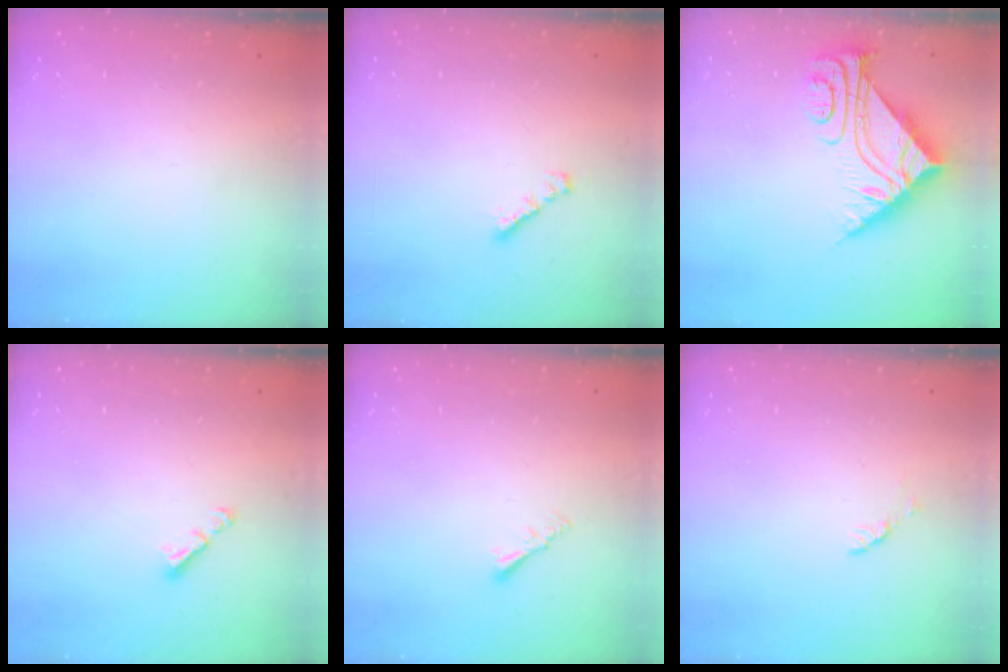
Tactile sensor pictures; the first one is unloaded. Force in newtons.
{"total": 1.6, "press": 1.5, "slide": 0.4}
{"total": 9.3, "press": 9.2, "slide": 0.9}
{"total": 2.9, "press": 2.9, "slide": 0.3}
{"total": 2.0, "press": 2.0, "slide": 0.3}
{"total": 2.8, "press": 2.7, "slide": 0.4}